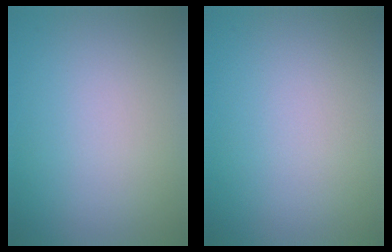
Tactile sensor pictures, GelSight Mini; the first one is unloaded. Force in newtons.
{"total": 0.0}